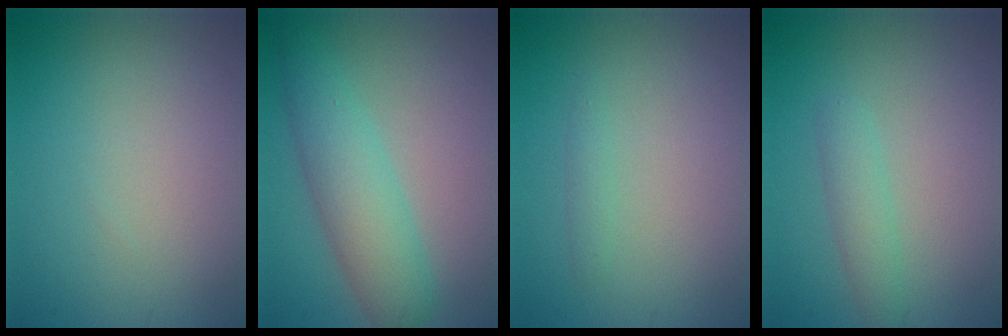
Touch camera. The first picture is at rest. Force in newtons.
{"total": 5.0, "press": 5.0, "slide": 0.1}
{"total": 0.8, "press": 0.8, "slide": 0.1}
{"total": 1.9, "press": 1.9, "slide": 0.1}